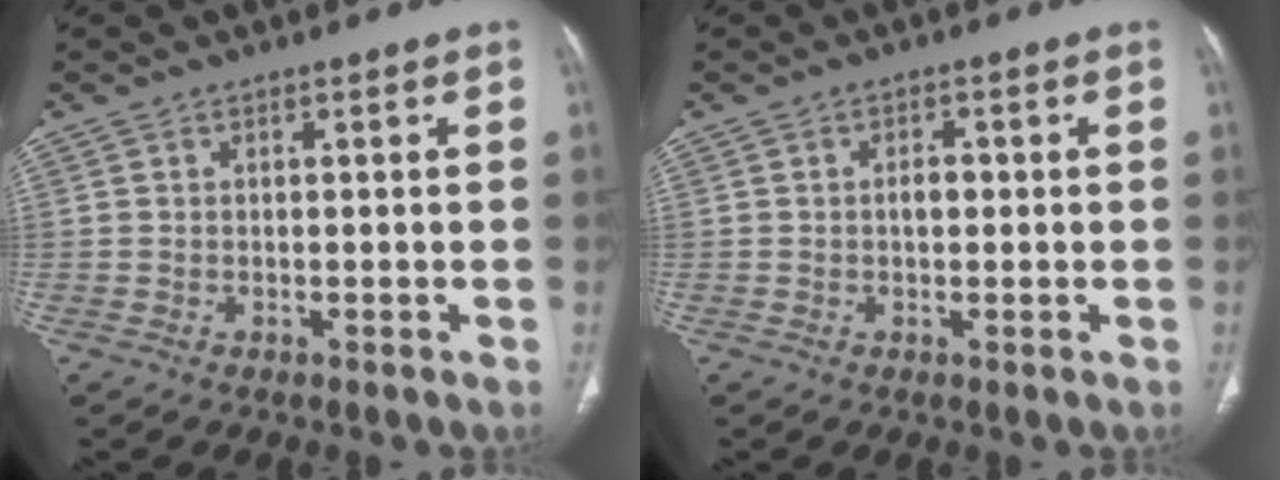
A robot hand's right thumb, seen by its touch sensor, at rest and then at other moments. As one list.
[{"total": 2.1, "force": [0.0, 1.3, 1.7], "torque": [-0.021, 0.006, -0.003]}]